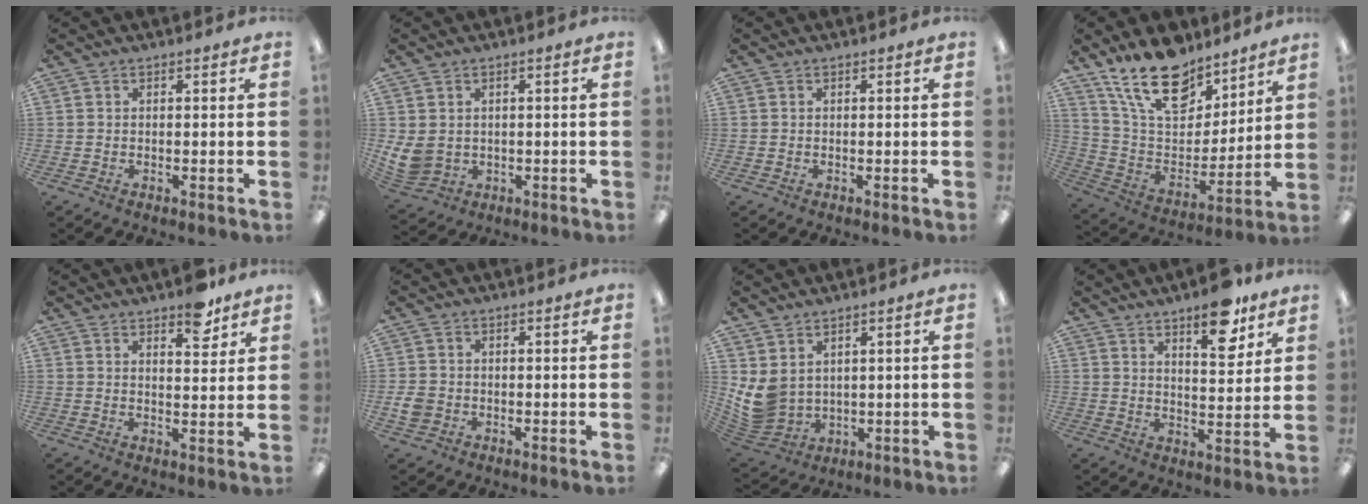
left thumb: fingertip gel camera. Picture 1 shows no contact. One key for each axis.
{"total": 5.6, "fx": 1.3, "fy": 4.8, "fz": 2.6, "tx": -0.073, "ty": -0.005, "tz": 0.027}
{"total": 0.0}
{"total": 19.8, "fx": 14.4, "fy": 9.8, "fz": 9.5, "tx": -0.176, "ty": -0.083, "tz": 0.262}
{"total": 6.5, "fx": 5.0, "fy": 2.6, "fz": 3.3, "tx": -0.021, "ty": -0.034, "tz": 0.080}
{"total": 3.6, "fx": -0.7, "fy": 3.1, "fz": 1.6, "tx": -0.023, "ty": 0.002, "tz": -0.015}
{"total": 7.4, "fx": 2.6, "fy": 6.0, "fz": 3.7, "tx": -0.104, "ty": -0.019, "tz": 0.055}
{"total": 11.7, "fx": 8.1, "fy": 4.3, "fz": 7.3, "tx": -0.081, "ty": -0.048, "tz": 0.130}